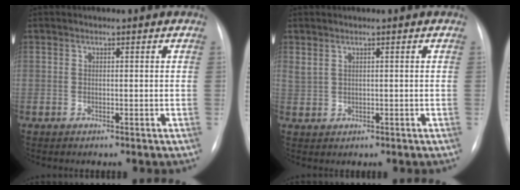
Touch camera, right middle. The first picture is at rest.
{"total": 1.5, "force": [0.9, 0.9, 0.8], "torque": [-0.020, 0.005, 0.028]}